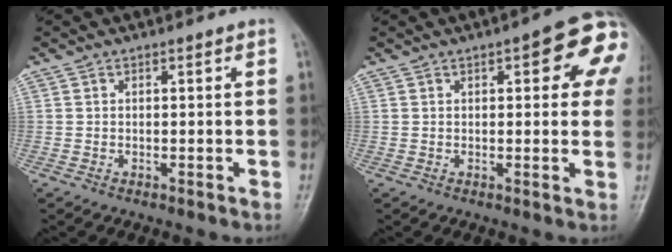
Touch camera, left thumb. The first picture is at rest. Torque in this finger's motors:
{"motor_torque": [1.64, 1.65, 1.13, -0.56, 0.01]}